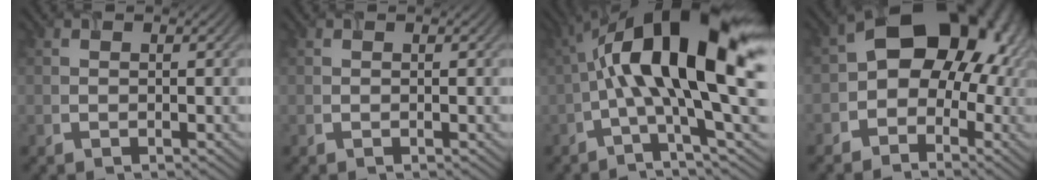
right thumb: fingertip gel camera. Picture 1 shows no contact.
{"total": 0.0}
{"total": 16.9, "force": [2.2, 4.3, 16.2], "torque": [-0.269, 0.027, 0.026]}
{"total": 13.6, "force": [0.2, 10.2, 9.0], "torque": [-0.090, -0.003, -0.011]}